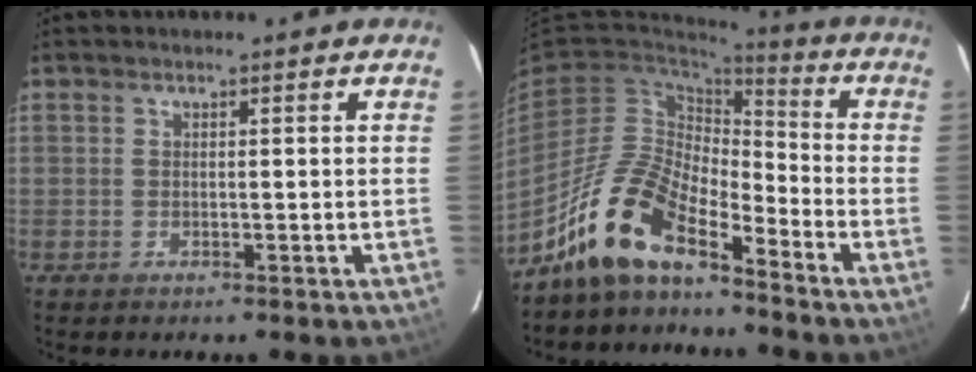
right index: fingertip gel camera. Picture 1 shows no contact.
{"total": 13.4, "force": [-10.6, 4.2, 7.1], "torque": [-0.142, 0.008, -0.211]}